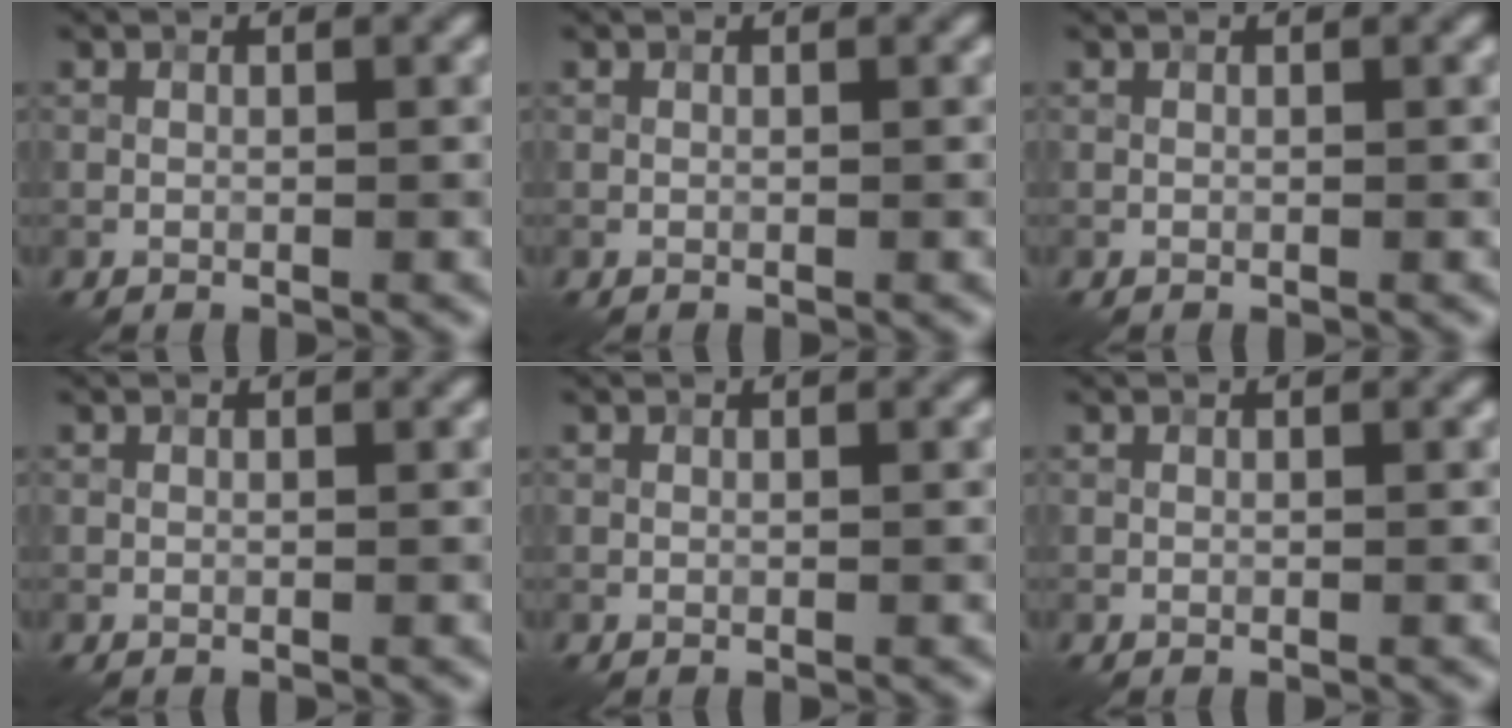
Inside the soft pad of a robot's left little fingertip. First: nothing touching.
{"total": 0.0}
{"total": 0.0}
{"total": 0.0}
{"total": 0.0}
{"total": 0.0}